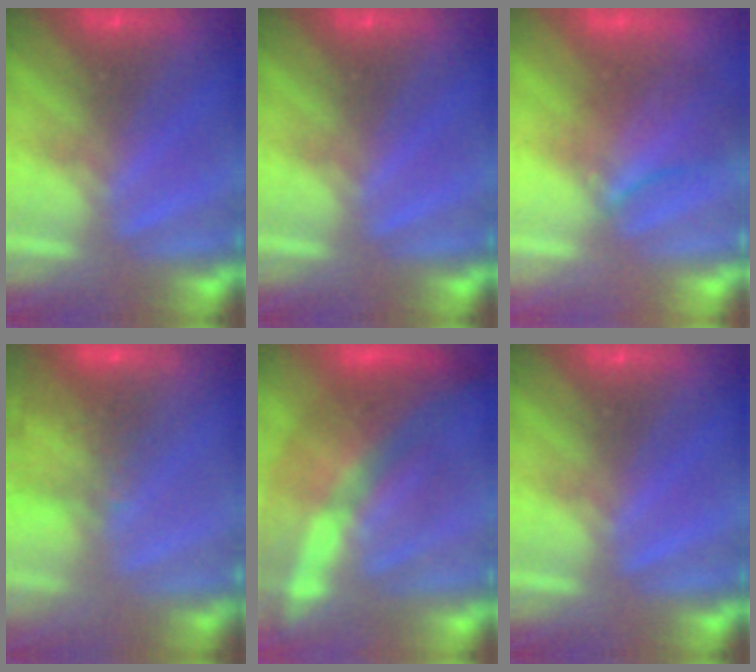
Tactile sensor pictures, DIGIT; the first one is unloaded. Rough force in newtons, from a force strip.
{"total": 0.0}
{"total": 3.1}
{"total": 7.4}
{"total": 11.6}
{"total": 0.0}